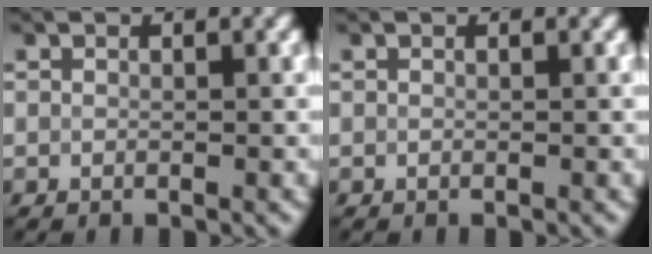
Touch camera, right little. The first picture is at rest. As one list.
[{"total": 0.0}]